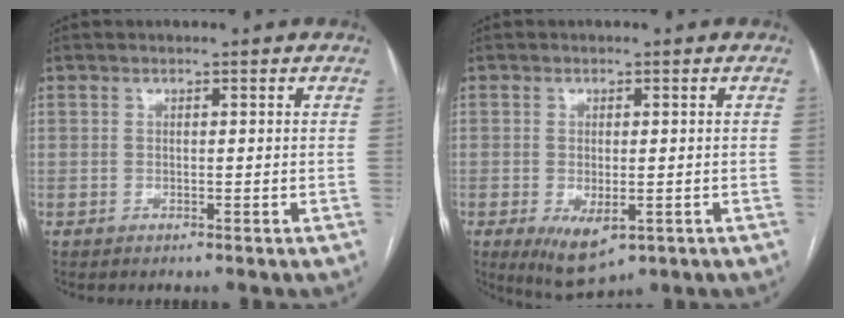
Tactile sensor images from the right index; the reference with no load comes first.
{"total": 7.3, "force": [-2.9, 3.2, 5.8], "torque": [-0.096, -0.018, -0.033]}